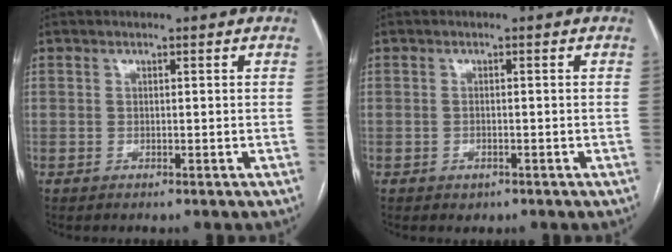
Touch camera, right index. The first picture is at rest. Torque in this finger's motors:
{"motor_torque": [0.37, -0.22, 0.07, 0.00]}